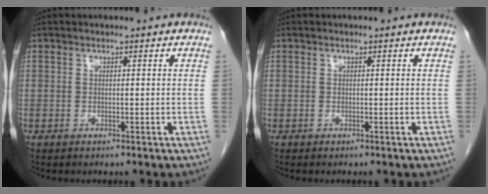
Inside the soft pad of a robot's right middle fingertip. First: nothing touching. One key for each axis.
{"total": 0.0}